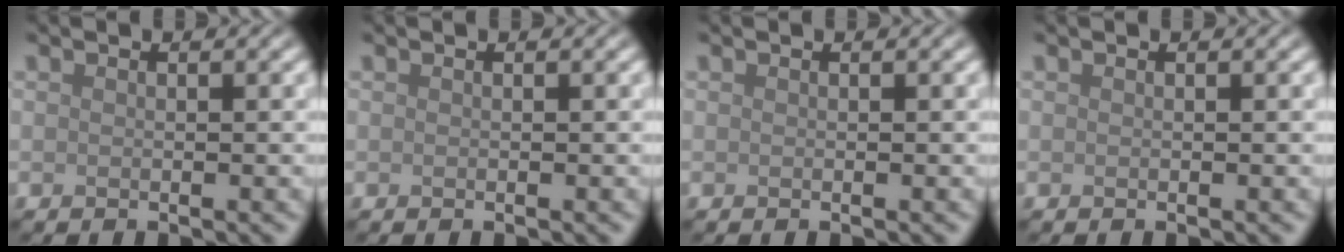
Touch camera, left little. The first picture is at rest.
{"total": 0.0}
{"total": 0.0}
{"total": 0.0}